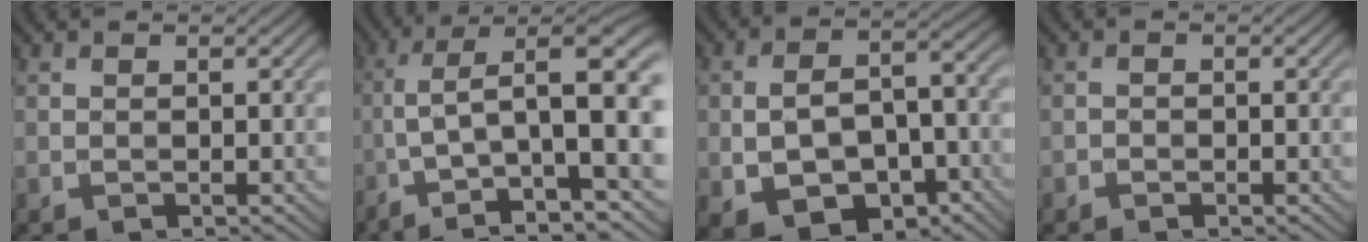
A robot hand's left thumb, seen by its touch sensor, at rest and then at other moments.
{"total": 15.2, "force": [-1.4, 6.0, 13.9], "torque": [-0.256, -0.004, -0.020]}
{"total": 10.6, "force": [-3.9, 6.2, 7.6], "torque": [-0.143, -0.011, -0.062]}
{"total": 0.6, "force": [-0.5, 0.4, 0.2], "torque": [-0.001, -0.001, -0.010]}